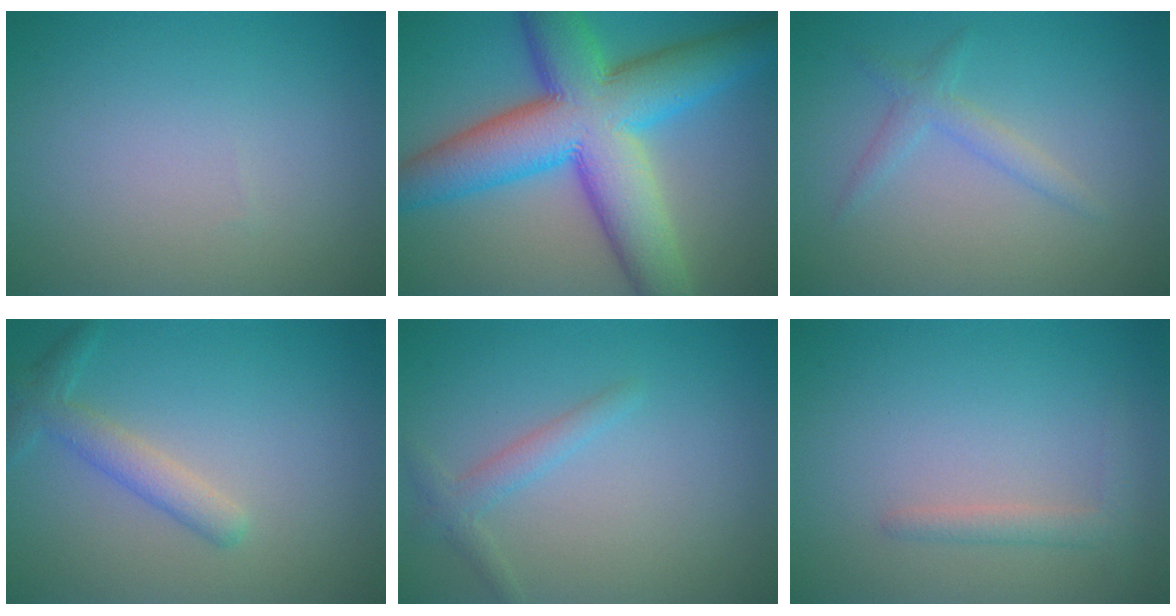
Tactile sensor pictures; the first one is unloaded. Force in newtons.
{"total": 13.2, "press": 13.2, "slide": 0.2}
{"total": 1.7, "press": 1.7, "slide": 0.1}
{"total": 2.6, "press": 2.5, "slide": 0.1}
{"total": 1.6, "press": 1.6, "slide": 0.1}
{"total": 1.6, "press": 1.6, "slide": 0.1}